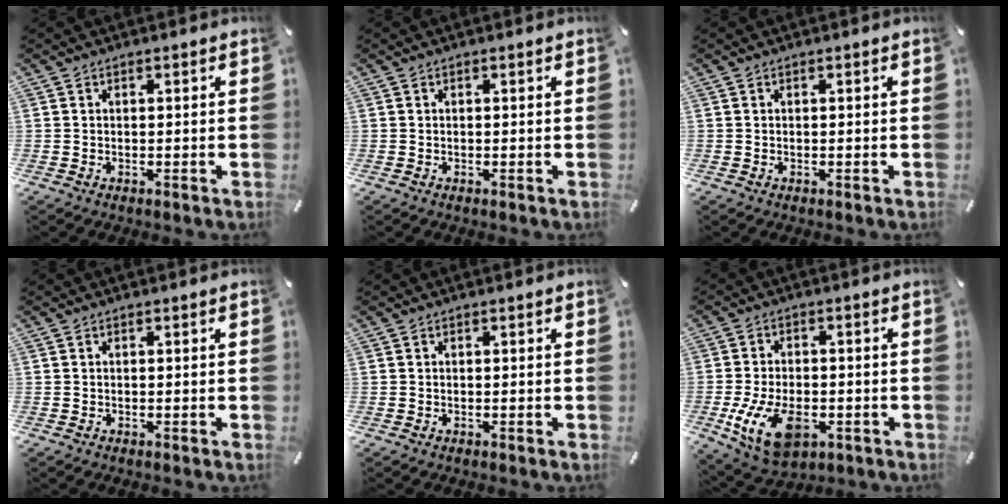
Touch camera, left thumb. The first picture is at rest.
{"total": 0.0}
{"total": 0.0}
{"total": 0.0}
{"total": 0.0}
{"total": 12.6, "force": [-3.7, 7.9, 9.1], "torque": [-0.175, -0.001, -0.062]}